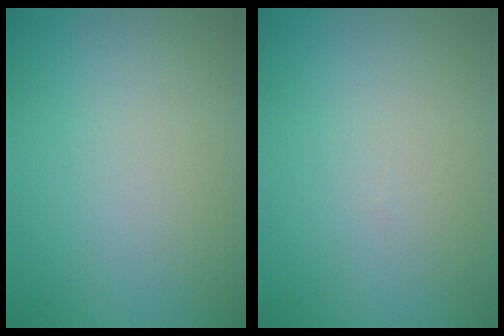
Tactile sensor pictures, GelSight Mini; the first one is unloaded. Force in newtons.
{"total": 0.0}